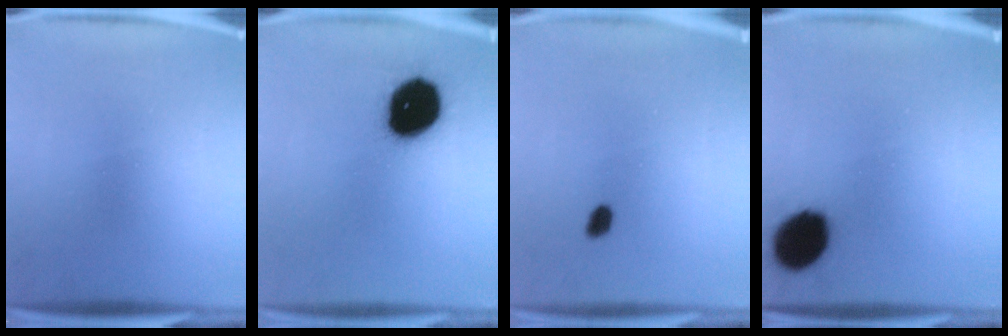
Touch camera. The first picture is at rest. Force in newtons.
{"total": 19.1}
{"total": 1.4}
{"total": 13.1}